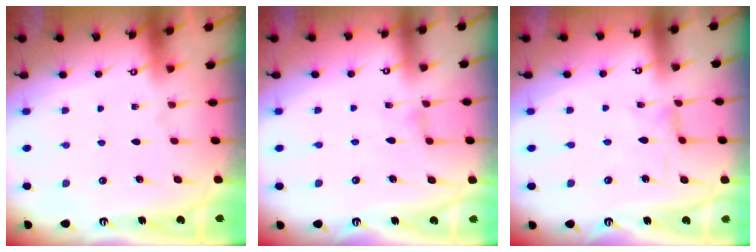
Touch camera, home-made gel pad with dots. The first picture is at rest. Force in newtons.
{"total": 1.0, "press": 1.0, "slide": 0.2}
{"total": 0.5, "press": 0.5, "slide": 0.2}